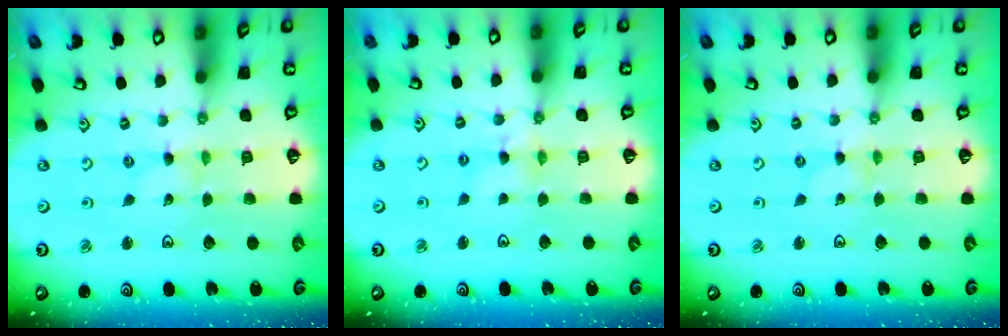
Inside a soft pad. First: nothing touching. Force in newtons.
{"total": 4.0, "press": 4.0, "slide": 0.4}
{"total": 0.0}